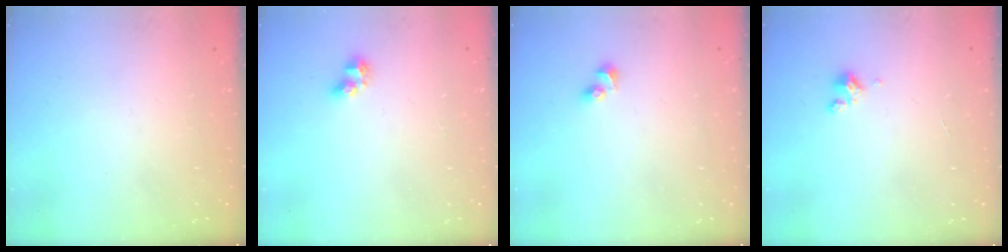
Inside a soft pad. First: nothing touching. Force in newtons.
{"total": 5.0, "press": 4.9, "slide": 0.6}
{"total": 2.1, "press": 1.7, "slide": 1.1}
{"total": 1.2, "press": 1.2, "slide": 0.2}